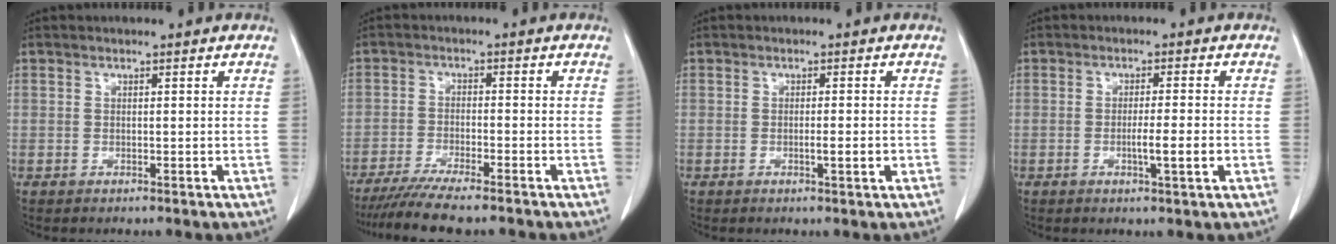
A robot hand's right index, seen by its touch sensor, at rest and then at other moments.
{"total": 9.1, "force": [-7.7, 0.3, 4.8], "torque": [-0.072, -0.022, -0.124]}
{"total": 2.0, "force": [-0.5, 0.1, 1.9], "torque": [-0.033, -0.001, -0.005]}
{"total": 3.8, "force": [-1.0, -0.2, 3.7], "torque": [-0.061, -0.004, -0.014]}